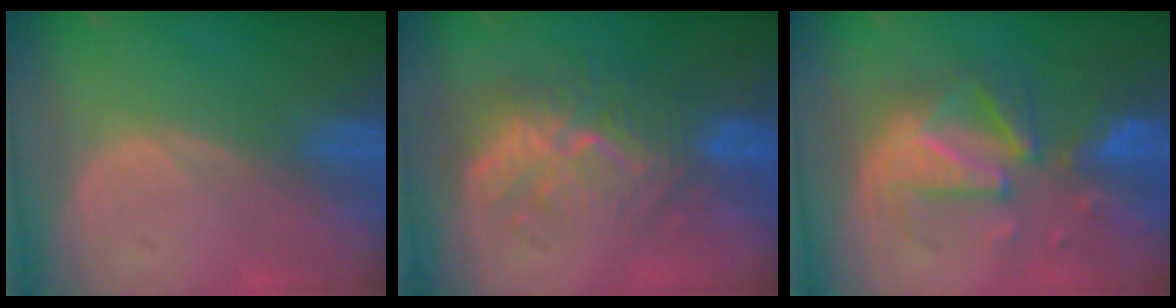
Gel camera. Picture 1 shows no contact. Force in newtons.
{"total": 8.8, "press": 8.5, "slide": 2.4}
{"total": 9.4, "press": 9.0, "slide": 2.5}